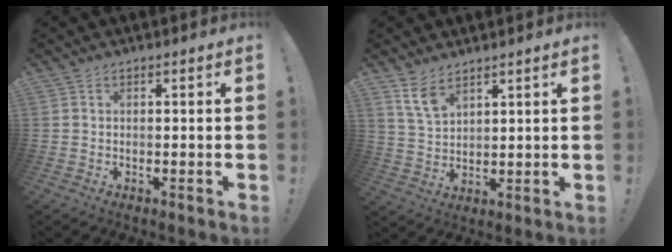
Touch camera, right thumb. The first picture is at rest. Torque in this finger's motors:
{"motor_torque": [0.48, 0.55, 0.28, -0.09, 0.14]}